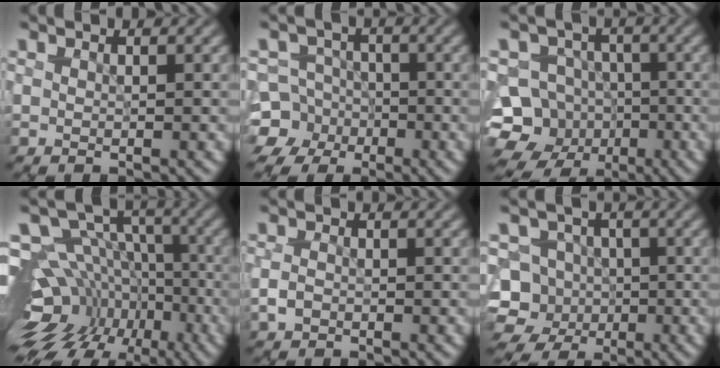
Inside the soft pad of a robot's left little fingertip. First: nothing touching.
{"total": 7.9, "force": [-3.1, 7.1, 1.3], "torque": [-0.023, -0.014, -0.075]}
{"total": 11.3, "force": [-5.1, 9.8, 2.6], "torque": [-0.038, -0.020, -0.098]}
{"total": 15.1, "force": [-5.2, 11.2, 8.7], "torque": [-0.156, 0.006, -0.047]}
{"total": 1.0, "force": [-0.4, 0.7, 0.5], "torque": [-0.010, 0.000, -0.011]}
{"total": 7.9, "force": [-3.0, 7.0, 2.1], "torque": [-0.013, -0.005, -0.066]}